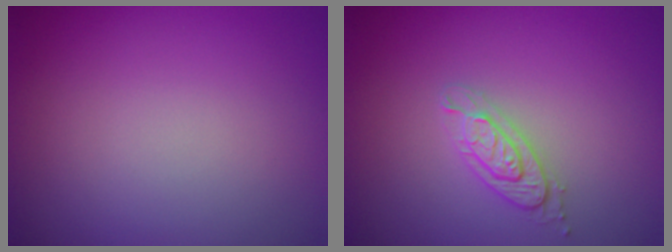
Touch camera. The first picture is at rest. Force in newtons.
{"total": 2.0, "press": 1.9, "slide": 0.4}